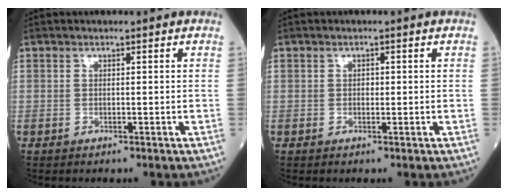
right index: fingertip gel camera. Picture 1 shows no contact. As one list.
[{"total": 0.6, "force": [0.1, 0.5, 0.4], "torque": [-0.008, 0.002, 0.002]}]